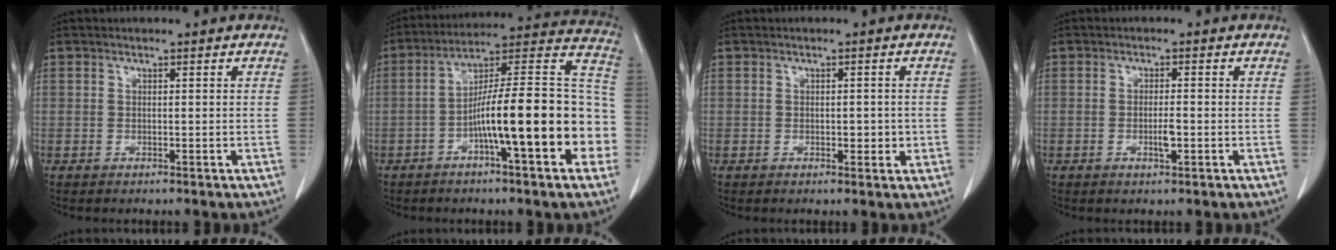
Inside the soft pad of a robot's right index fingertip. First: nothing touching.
{"total": 19.9, "force": [-5.2, 2.8, 19.0], "torque": [-0.225, 0.041, -0.076]}
{"total": 2.3, "force": [-0.4, 1.2, 1.9], "torque": [-0.026, 0.002, 0.000]}
{"total": 2.3, "force": [-0.7, 0.4, 2.2], "torque": [-0.043, 0.000, -0.010]}